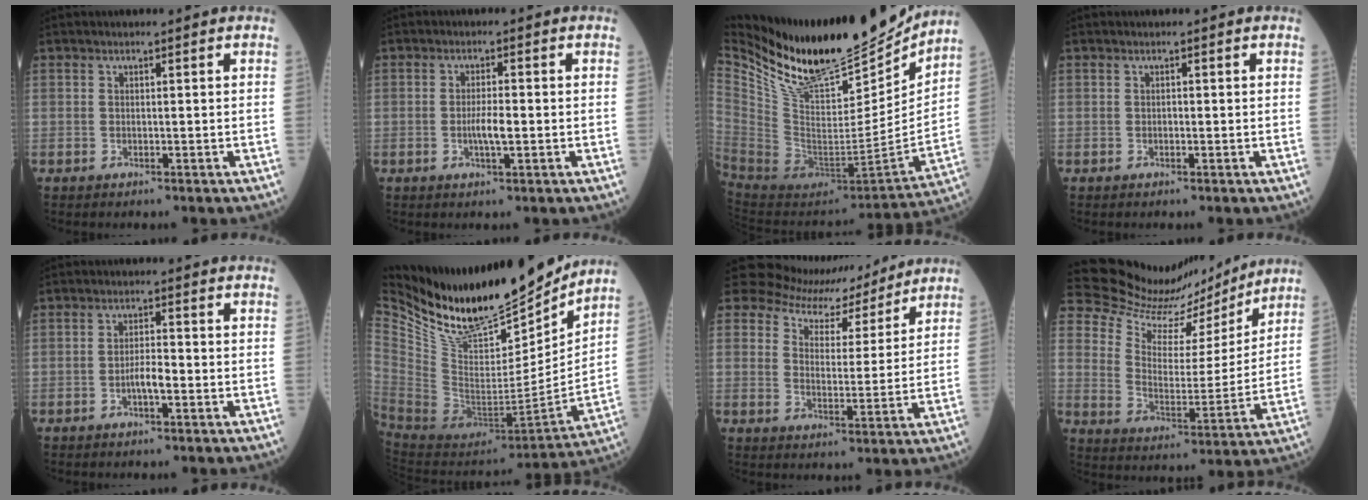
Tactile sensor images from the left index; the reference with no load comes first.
{"total": 3.1, "force": [-0.7, 0.5, 3.0], "torque": [-0.060, -0.001, -0.012]}
{"total": 27.2, "force": [22.7, 7.1, 13.2], "torque": [-0.243, -0.042, 0.373]}
{"total": 0.0}
{"total": 2.9, "force": [-1.2, 0.6, 2.5], "torque": [-0.045, 0.004, -0.023]}
{"total": 23.8, "force": [20.3, 6.0, 10.9], "torque": [-0.202, -0.041, 0.346]}
{"total": 10.8, "force": [9.9, 4.0, 1.9], "torque": [-0.037, 0.010, 0.144]}
{"total": 15.8, "force": [15.4, 3.1, 2.3], "torque": [-0.058, -0.014, 0.235]}